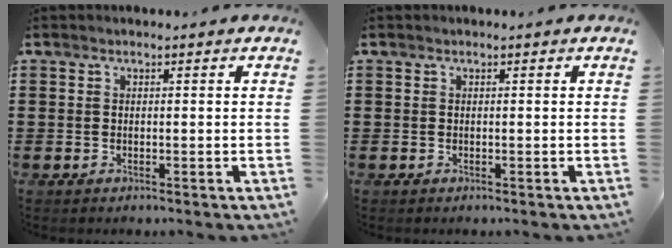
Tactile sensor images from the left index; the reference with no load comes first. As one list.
[{"total": 0.0}]